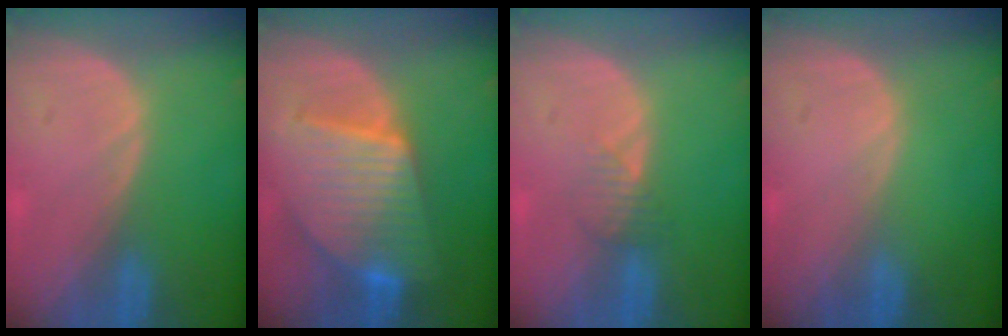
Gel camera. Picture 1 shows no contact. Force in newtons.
{"total": 10.1, "press": 10.1, "slide": 0.7}
{"total": 2.1, "press": 2.1, "slide": 0.2}
{"total": 0.0}